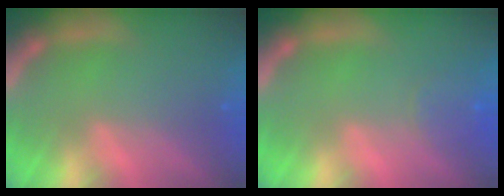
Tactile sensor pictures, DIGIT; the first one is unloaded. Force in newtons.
{"total": 2.4}